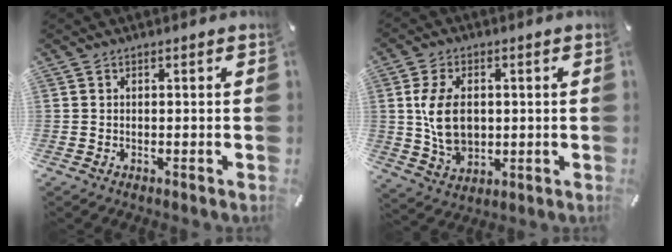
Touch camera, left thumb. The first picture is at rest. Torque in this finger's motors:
{"motor_torque": [1.96, 1.87, 1.32, -0.06, 0.35]}